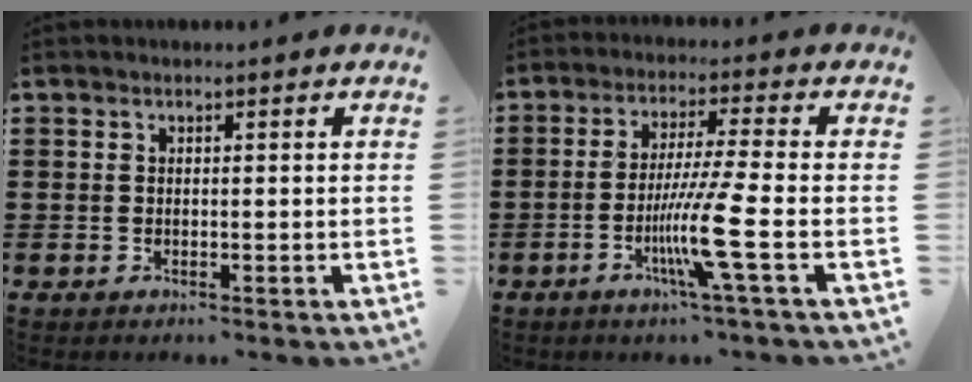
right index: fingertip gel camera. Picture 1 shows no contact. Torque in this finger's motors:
{"motor_torque": [2.14, 0.00, 0.68, 0.21]}